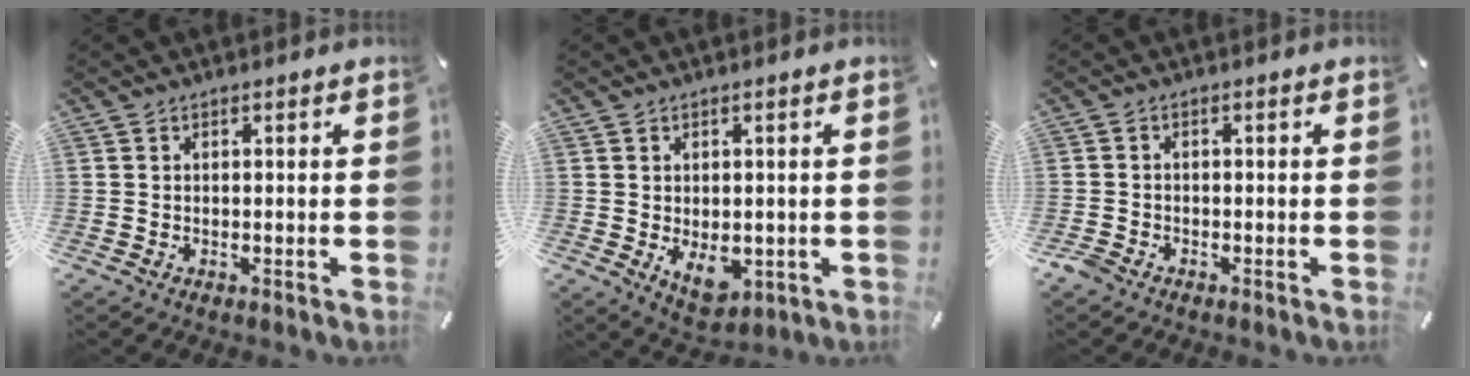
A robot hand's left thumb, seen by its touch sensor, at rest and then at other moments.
{"total": 6.4, "force": [-1.2, 4.6, 4.3], "torque": [-0.056, -0.008, -0.022]}
{"total": 1.7, "force": [-1.4, 0.8, 0.6], "torque": [-0.016, 0.004, -0.030]}